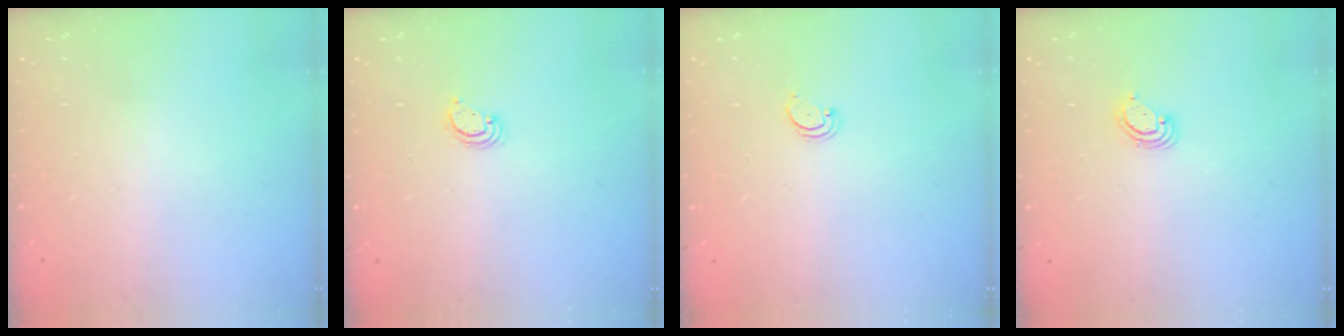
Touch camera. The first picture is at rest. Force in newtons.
{"total": 2.6, "press": 2.6, "slide": 0.2}
{"total": 2.0, "press": 2.0, "slide": 0.2}
{"total": 3.2, "press": 3.2, "slide": 0.2}